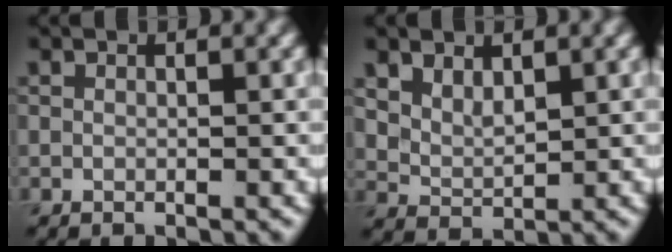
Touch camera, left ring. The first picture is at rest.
{"total": 2.6, "force": [1.5, 1.6, 1.4], "torque": [-0.030, -0.005, 0.034]}